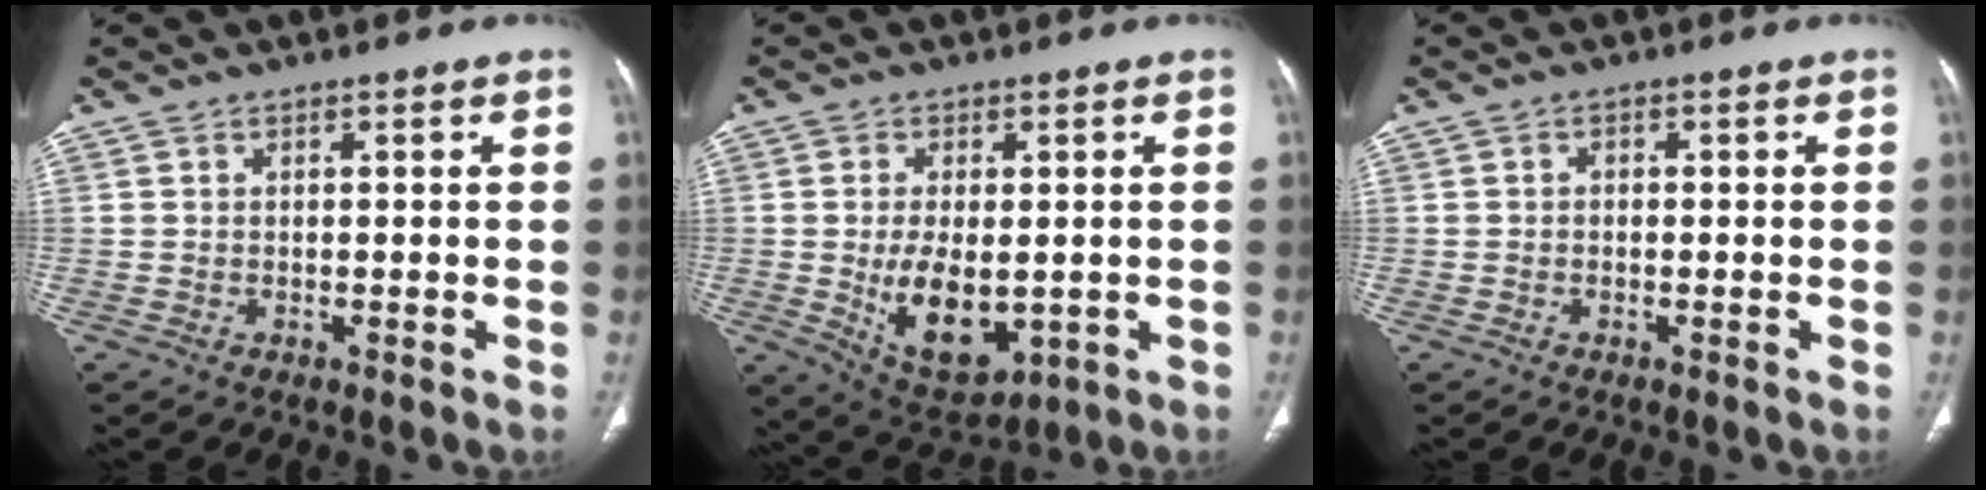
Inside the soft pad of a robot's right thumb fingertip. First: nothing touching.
{"total": 11.5, "force": [-1.4, 6.3, 9.5], "torque": [-0.147, -0.015, -0.002]}
{"total": 0.7, "force": [-0.1, 0.6, 0.4], "torque": [-0.001, 0.003, -0.006]}